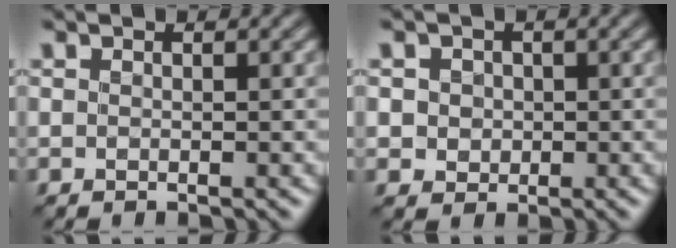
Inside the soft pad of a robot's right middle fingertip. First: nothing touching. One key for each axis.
{"total": 2.5, "fx": 0.5, "fy": 2.2, "fz": 1.0, "tx": -0.010, "ty": 0.010, "tz": 0.009}